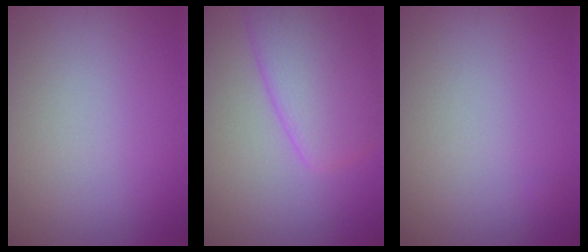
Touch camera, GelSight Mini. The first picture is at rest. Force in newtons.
{"total": 5.5, "press": 5.5, "slide": 0.3}
{"total": 0.0}